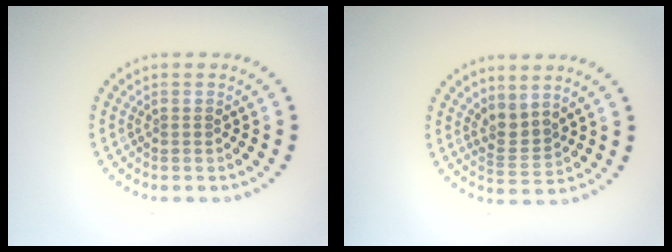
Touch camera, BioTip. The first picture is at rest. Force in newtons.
{"total": 2.3, "press": 1.5, "slide": 1.7}